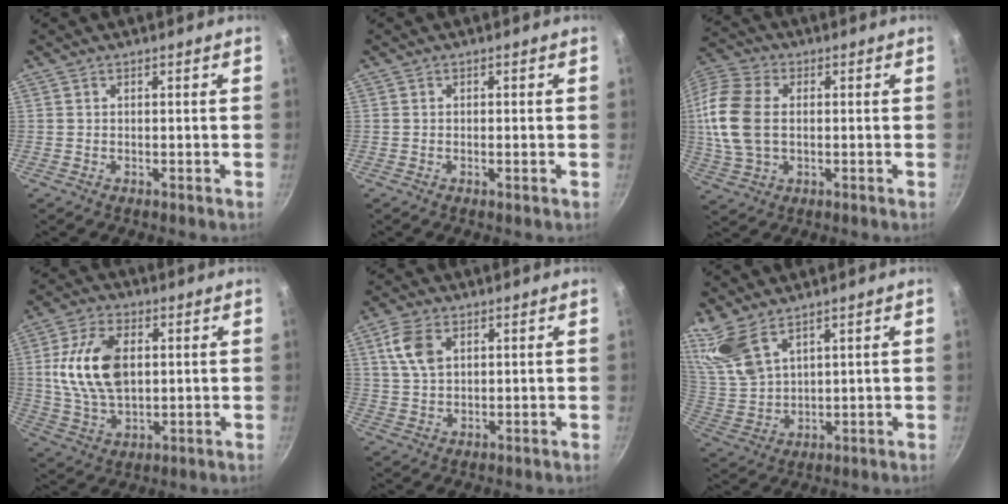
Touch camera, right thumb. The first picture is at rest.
{"total": 0.7, "force": [-0.2, 0.1, 0.6], "torque": [-0.013, 0.001, -0.004]}
{"total": 13.7, "force": [0.5, 9.0, 10.3], "torque": [-0.206, 0.015, 0.001]}
{"total": 14.4, "force": [2.2, 8.8, 11.2], "torque": [-0.197, -0.001, 0.042]}
{"total": 6.9, "force": [2.6, 4.2, 4.9], "torque": [-0.093, 0.000, 0.051]}
{"total": 10.9, "force": [7.7, 4.9, 5.9], "torque": [-0.116, -0.036, 0.174]}